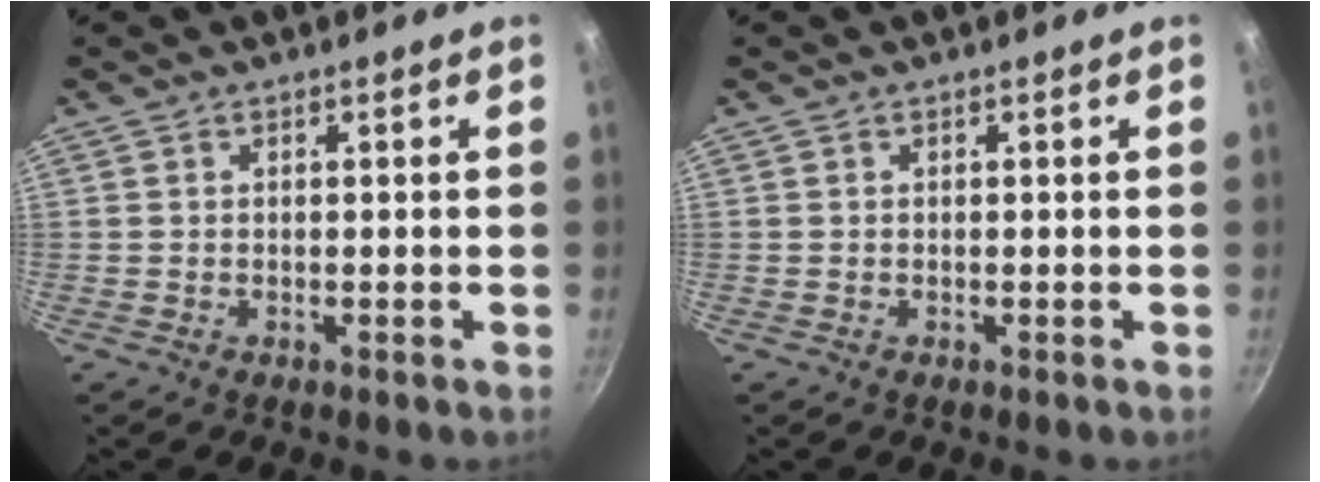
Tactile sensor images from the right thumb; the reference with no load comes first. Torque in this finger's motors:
{"motor_torque": [-0.01, 0.00, 0.01, 0.02, 0.01]}